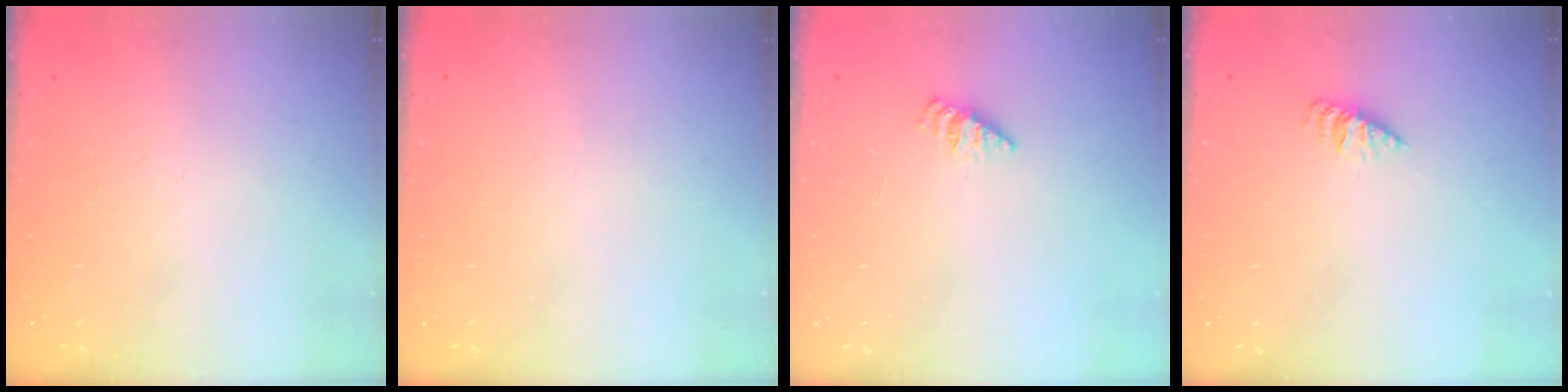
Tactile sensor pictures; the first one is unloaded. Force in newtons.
{"total": 0.0}
{"total": 2.2, "press": 2.2, "slide": 0.3}
{"total": 2.3, "press": 2.3, "slide": 0.3}